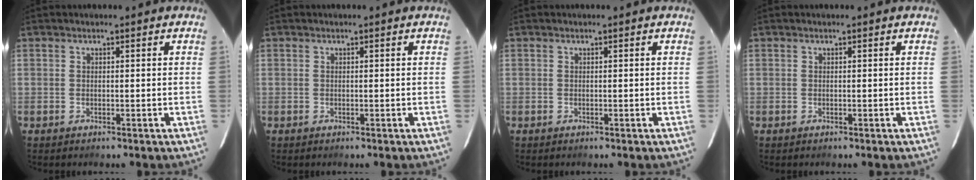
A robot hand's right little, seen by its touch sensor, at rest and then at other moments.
{"total": 0.0}
{"total": 0.0}
{"total": 0.0}